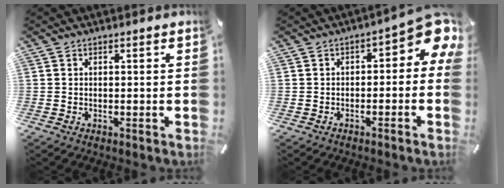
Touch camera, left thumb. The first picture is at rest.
{"total": 8.3, "force": [2.3, 3.8, 7.0], "torque": [-0.084, -0.028, 0.034]}